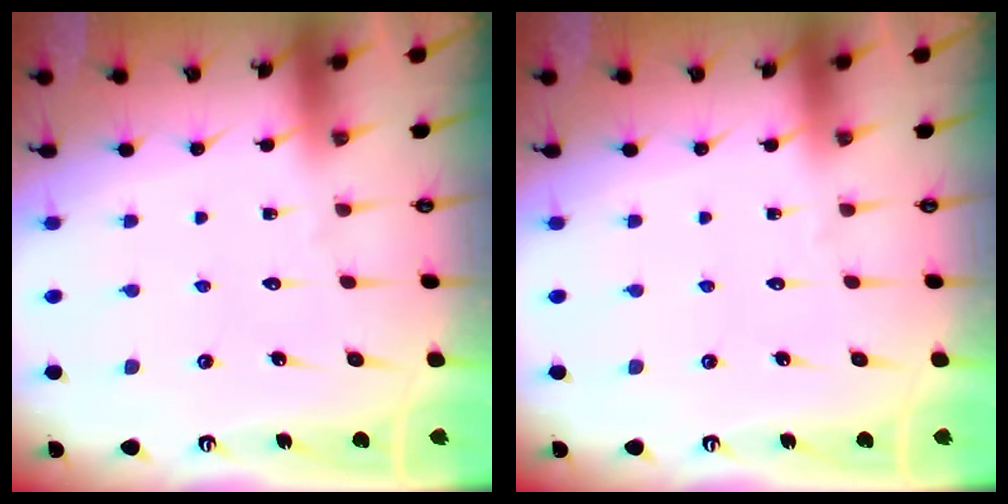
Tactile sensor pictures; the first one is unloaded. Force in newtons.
{"total": 0.0}